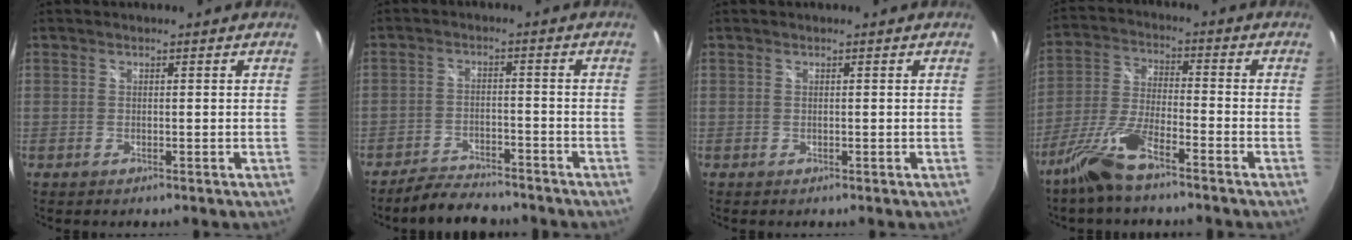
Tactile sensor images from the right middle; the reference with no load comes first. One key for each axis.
{"total": 7.5, "fx": -6.7, "fy": 2.2, "fz": 2.5, "tx": -0.074, "ty": -0.004, "tz": -0.106}
{"total": 0.0}
{"total": 10.2, "fx": -7.3, "fy": 2.1, "fz": 6.8, "tx": -0.145, "ty": -0.009, "tz": -0.144}